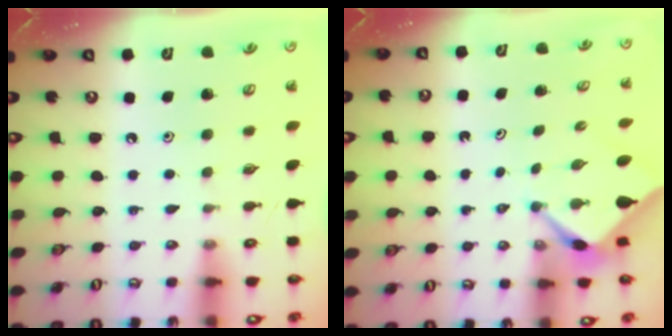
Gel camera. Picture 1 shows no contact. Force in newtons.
{"total": 2.6, "press": 2.6, "slide": 0.3}